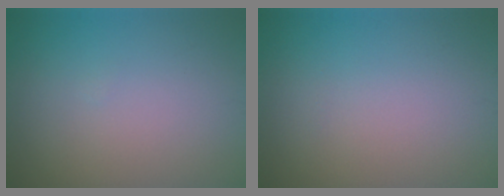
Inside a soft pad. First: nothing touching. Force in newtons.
{"total": 0.0}